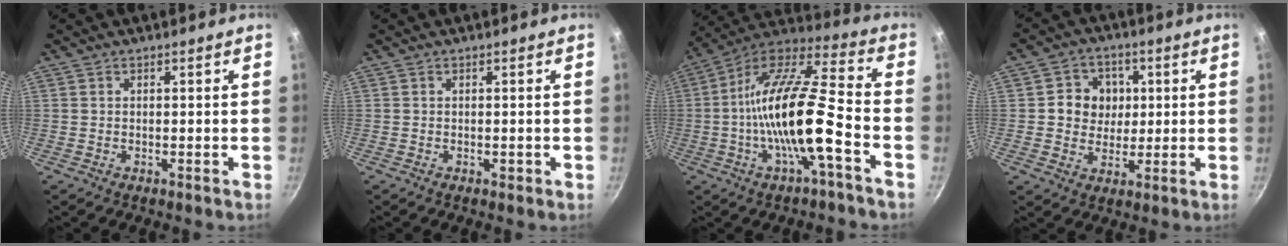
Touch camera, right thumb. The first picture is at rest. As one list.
[{"total": 0.5, "force": [-0.1, 0.4, 0.4], "torque": [-0.001, 0.003, 0.000]}, {"total": 18.5, "force": [-4.7, 4.6, 17.3], "torque": [-0.312, 0.041, -0.100]}, {"total": 8.0, "force": [1.2, 7.3, 3.0], "torque": [-0.010, 0.000, 0.012]}]